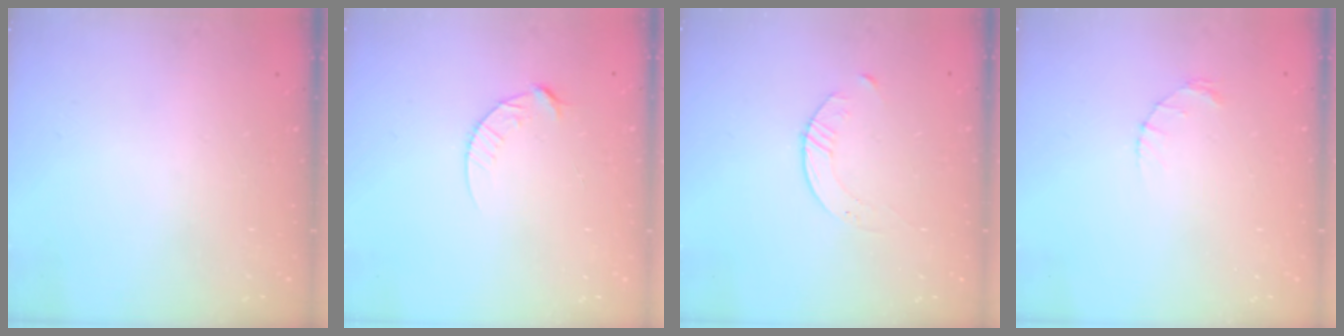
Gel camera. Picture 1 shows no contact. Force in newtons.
{"total": 6.6, "press": 6.6, "slide": 0.7}
{"total": 3.9, "press": 3.9, "slide": 0.4}
{"total": 1.2, "press": 1.1, "slide": 0.2}